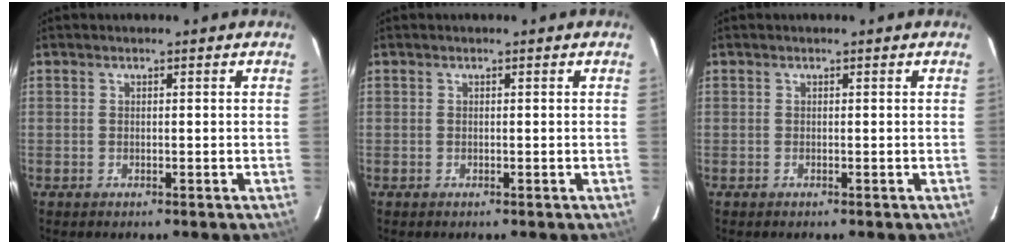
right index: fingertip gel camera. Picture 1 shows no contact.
{"total": 0.0}
{"total": 0.0}